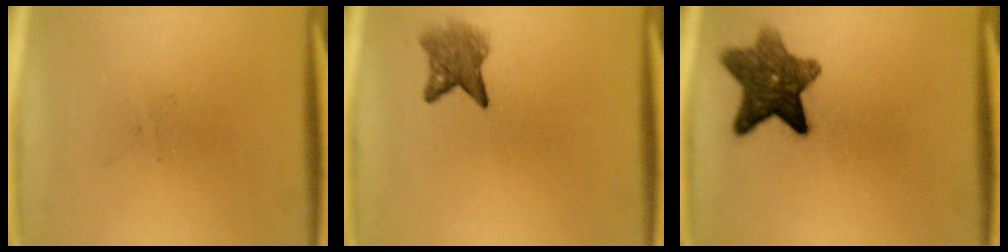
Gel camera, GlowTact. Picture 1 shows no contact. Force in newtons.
{"total": 3.9}
{"total": 9.3}